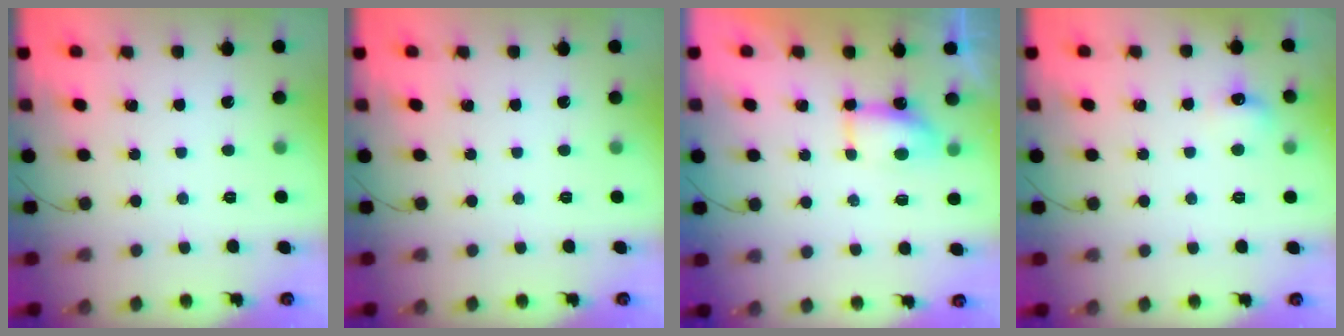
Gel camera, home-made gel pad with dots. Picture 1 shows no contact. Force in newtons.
{"total": 0.0}
{"total": 5.4, "press": 5.4, "slide": 0.4}
{"total": 6.0, "press": 5.7, "slide": 1.8}